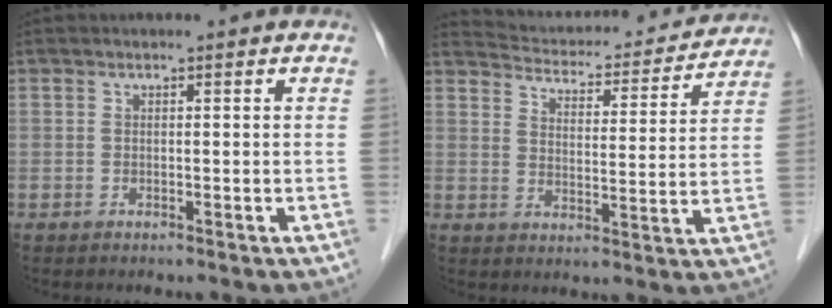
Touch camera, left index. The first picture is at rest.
{"total": 16.3, "force": [15.8, 2.9, 3.0], "torque": [-0.038, -0.007, 0.205]}